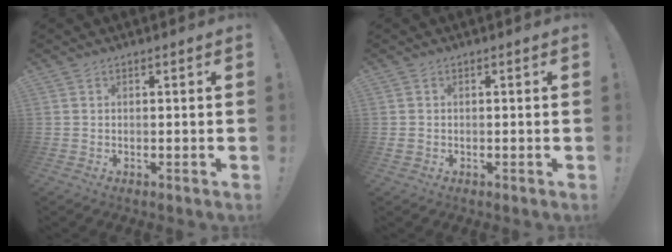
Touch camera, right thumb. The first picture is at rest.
{"total": 1.1, "force": [-0.3, 1.0, 0.3], "torque": [-0.004, 0.002, -0.004]}